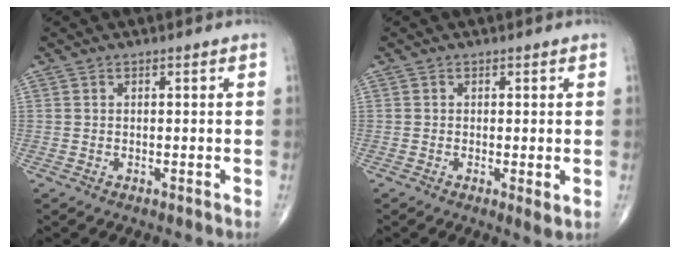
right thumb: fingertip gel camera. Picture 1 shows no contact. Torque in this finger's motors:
{"motor_torque": [-0.31, 0.09, -0.38, -0.10, 0.00]}